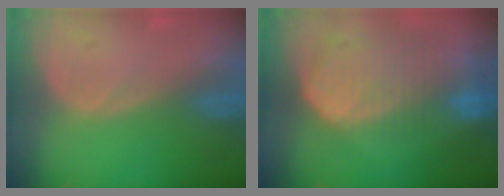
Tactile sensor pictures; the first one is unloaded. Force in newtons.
{"total": 10.3, "press": 8.9, "slide": 5.2}